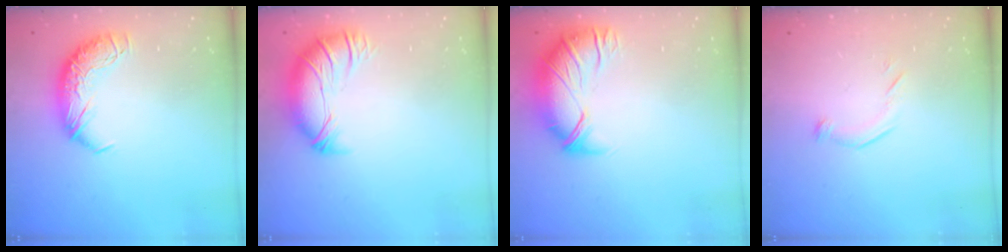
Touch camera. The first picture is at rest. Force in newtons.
{"total": 3.3, "press": 2.0, "slide": 2.6}
{"total": 2.6, "press": 1.1, "slide": 2.3}
{"total": 4.8, "press": 4.6, "slide": 1.3}